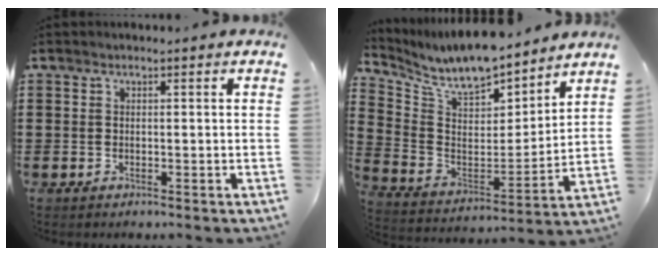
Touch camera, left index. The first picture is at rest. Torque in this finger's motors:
{"motor_torque": [0.39, 0.31, 0.70, 0.19]}